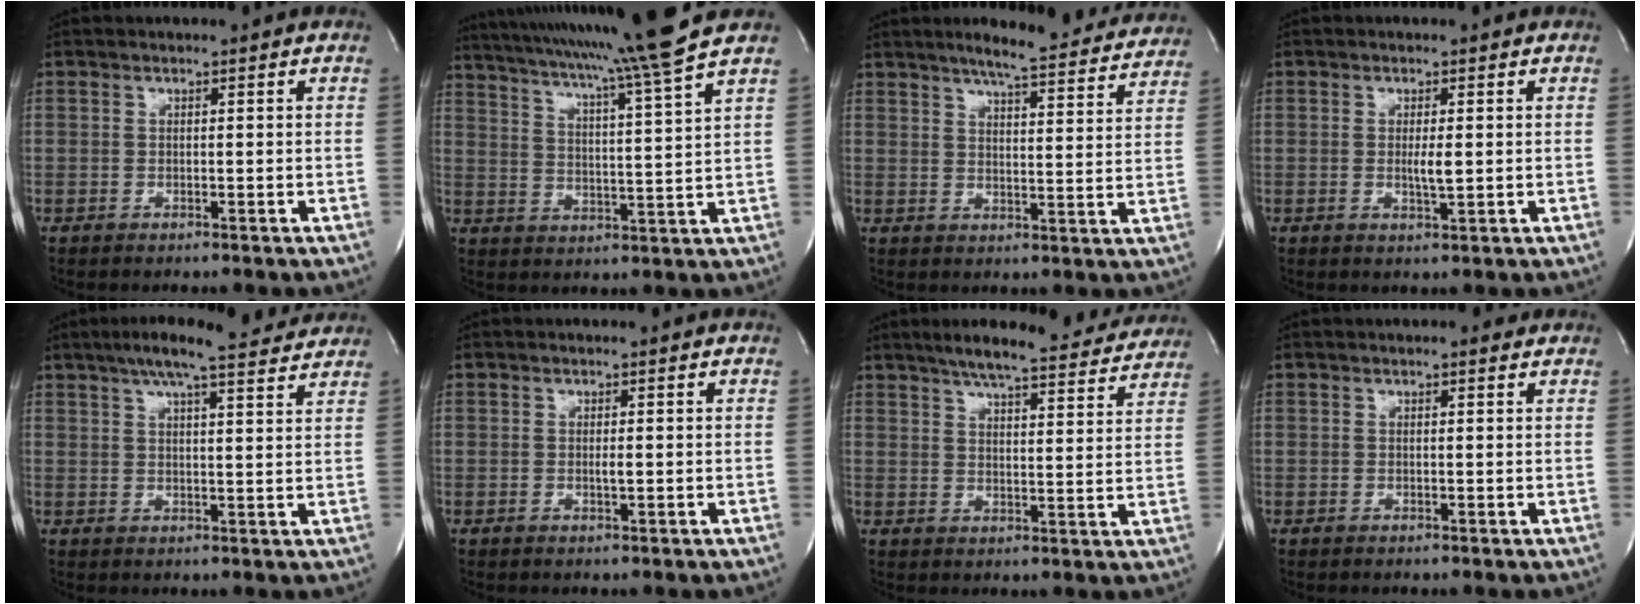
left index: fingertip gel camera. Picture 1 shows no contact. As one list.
[{"total": 17.7, "force": [15.0, -2.9, 8.9], "torque": [-0.157, -0.038, 0.213]}, {"total": 15.5, "force": [14.0, 1.9, 6.4], "torque": [-0.084, -0.009, 0.169]}, {"total": 2.4, "force": [0.0, 0.3, 2.4], "torque": [-0.046, -0.006, 0.000]}, {"total": 13.1, "force": [11.2, 1.1, 6.7], "torque": [-0.111, 0.022, 0.148]}, {"total": 0.9, "force": [-0.1, 0.1, 0.9], "torque": [-0.020, -0.004, -0.001]}, {"total": 17.3, "force": [15.5, 2.8, 7.3], "torque": [-0.107, 0.004, 0.198]}, {"total": 1.5, "force": [1.2, 0.4, 0.9], "torque": [-0.018, 0.005, 0.015]}]